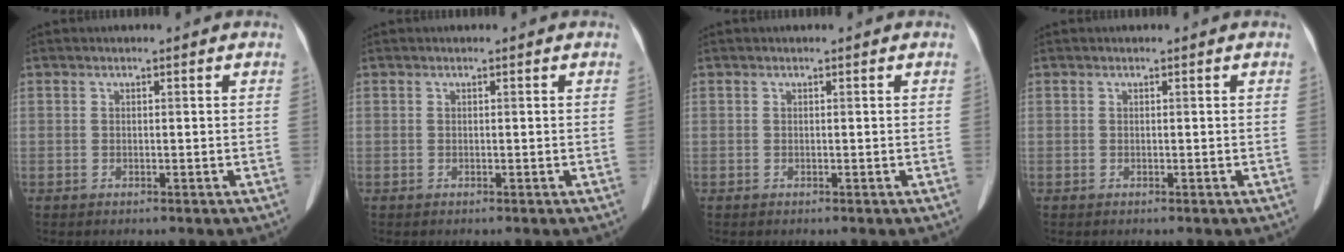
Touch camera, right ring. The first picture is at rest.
{"total": 0.0}
{"total": 0.0}
{"total": 0.0}